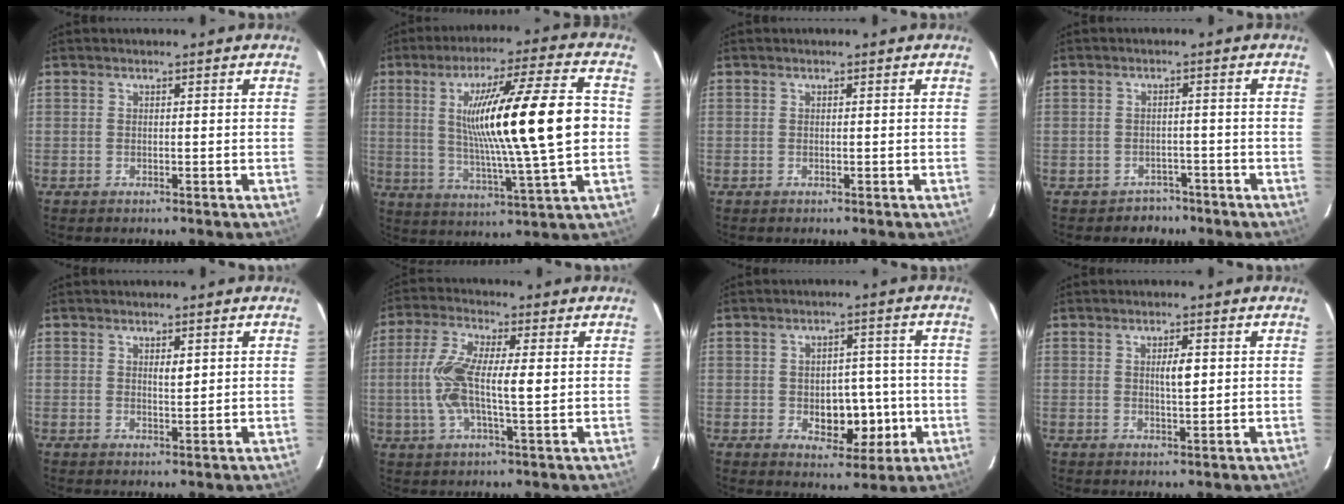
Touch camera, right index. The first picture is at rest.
{"total": 19.4, "force": [1.7, -0.1, 19.4], "torque": [-0.320, 0.004, 0.024]}
{"total": 0.0}
{"total": 3.1, "force": [-2.2, 2.1, -0.4], "torque": [0.002, 0.014, -0.030]}
{"total": 1.5, "force": [0.6, 0.5, 1.3], "torque": [-0.022, -0.002, 0.011]}
{"total": 9.4, "force": [0.4, 2.0, 9.2], "torque": [-0.193, 0.010, 0.004]}
{"total": 7.6, "force": [-1.6, 4.7, 5.8], "torque": [-0.068, 0.012, -0.013]}
{"total": 2.7, "force": [0.5, 0.6, 2.6], "torque": [-0.043, -0.001, 0.008]}